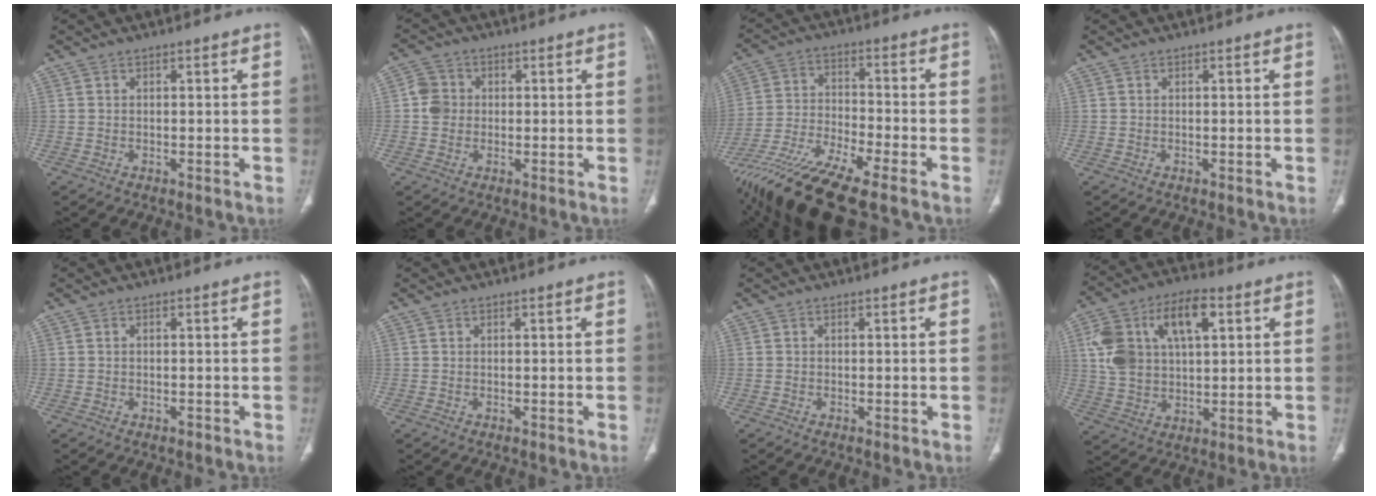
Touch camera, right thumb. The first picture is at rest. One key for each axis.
{"total": 4.5, "fx": 0.1, "fy": 4.1, "fz": 1.9, "tx": -0.022, "ty": 0.007, "tz": -0.004}
{"total": 18.1, "fx": -12.9, "fy": 3.2, "fz": 12.3, "tx": -0.269, "ty": 0.003, "tz": -0.243}
{"total": 0.0}
{"total": 0.8, "fx": -0.5, "fy": 0.5, "fz": 0.4, "tx": -0.005, "ty": 0.000, "tz": -0.006}
{"total": 0.0}
{"total": 0.0}
{"total": 17.1, "fx": 5.4, "fy": 9.7, "fz": 13.0, "tx": -0.226, "ty": 0.015, "tz": 0.097}